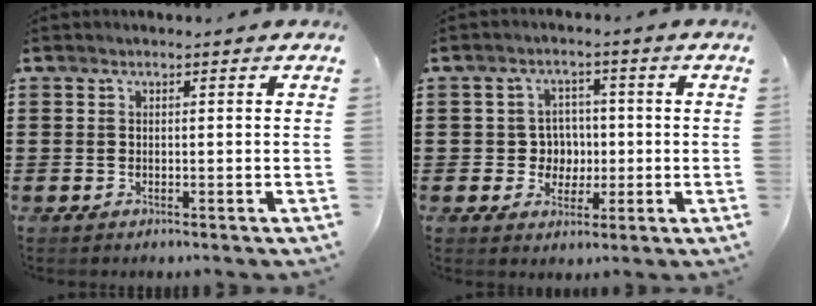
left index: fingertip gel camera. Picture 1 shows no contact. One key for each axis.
{"total": 4.5, "fx": -0.4, "fy": 4.3, "fz": 1.5, "tx": -0.038, "ty": 0.009, "tz": -0.011}